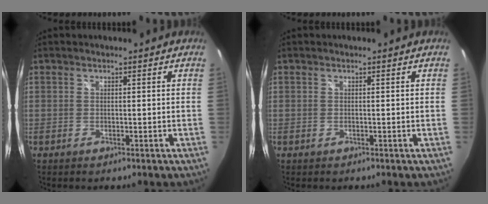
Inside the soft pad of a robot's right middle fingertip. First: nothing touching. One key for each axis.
{"total": 0.0}